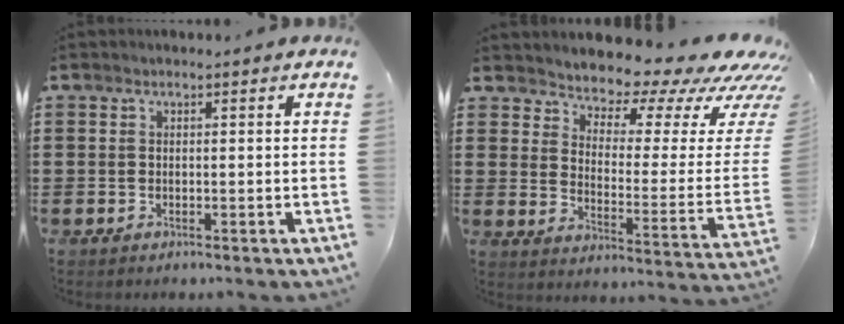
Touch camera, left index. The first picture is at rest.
{"total": 6.4, "force": [5.9, 1.6, 1.7], "torque": [-0.045, -0.063, 0.095]}